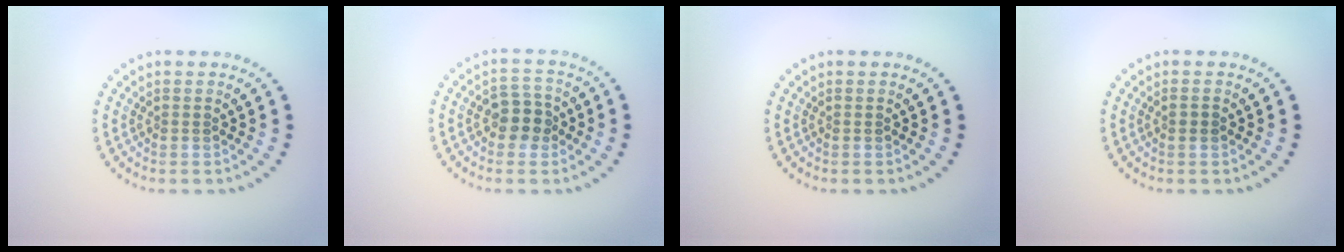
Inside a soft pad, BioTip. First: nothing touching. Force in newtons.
{"total": 3.1, "press": 3.0, "slide": 0.8}
{"total": 0.0}
{"total": 0.8, "press": 0.8, "slide": 0.4}